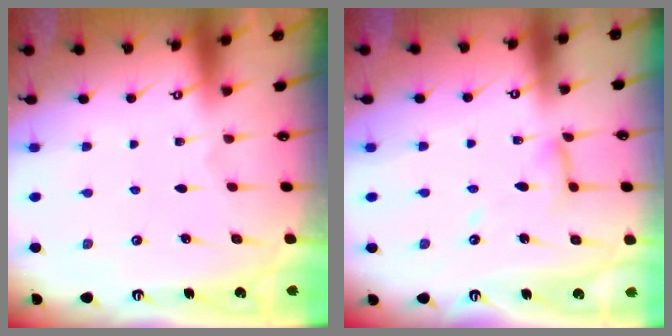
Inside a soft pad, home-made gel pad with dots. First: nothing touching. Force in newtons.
{"total": 7.5, "press": 7.5, "slide": 0.6}